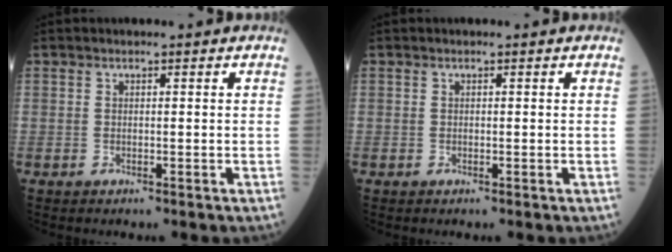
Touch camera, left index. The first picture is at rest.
{"total": 0.0}